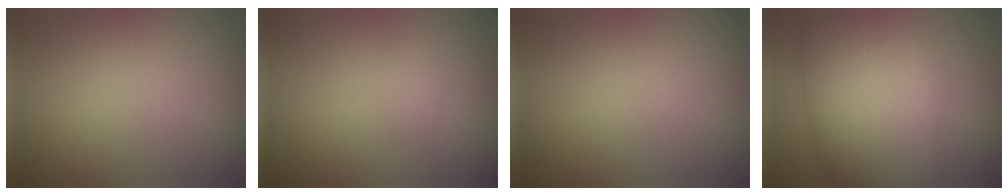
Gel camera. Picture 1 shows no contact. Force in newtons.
{"total": 0.5, "press": 0.5, "slide": 0.1}
{"total": 0.0}
{"total": 11.4, "press": 11.4, "slide": 0.5}